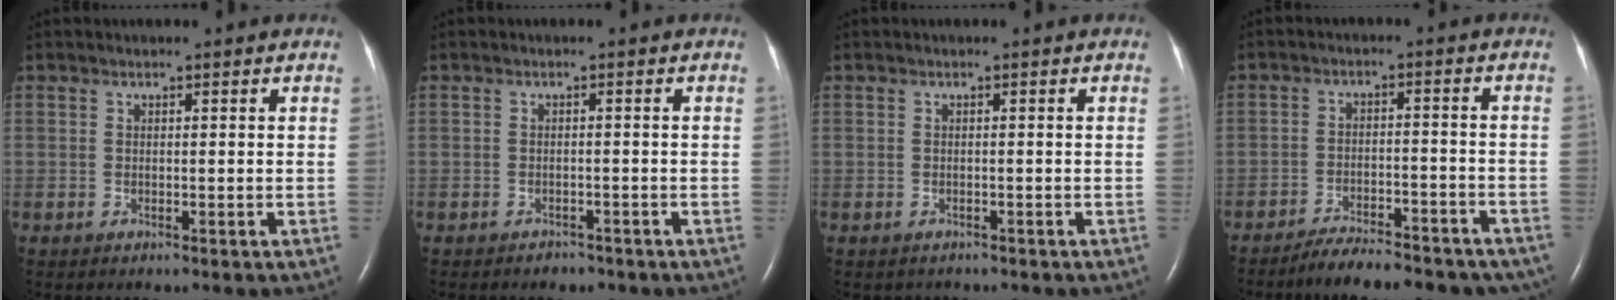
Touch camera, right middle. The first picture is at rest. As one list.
[{"total": 1.4, "force": [-1.2, 0.8, 0.1], "torque": [-0.009, 0.001, -0.016]}, {"total": 1.0, "force": [-0.9, 0.5, 0.0], "torque": [-0.009, -0.001, -0.010]}, {"total": 13.7, "force": [-12.1, 3.5, 5.4], "torque": [-0.072, 0.005, -0.159]}]